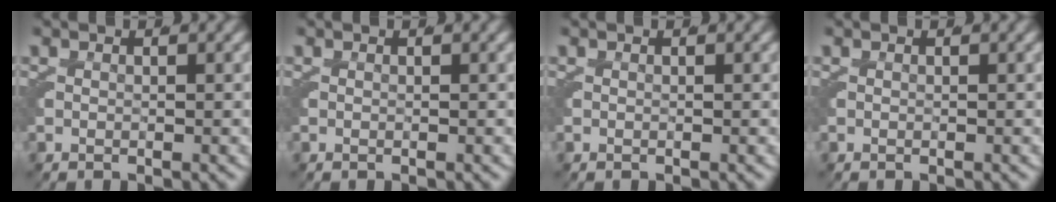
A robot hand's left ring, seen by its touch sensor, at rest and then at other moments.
{"total": 0.0}
{"total": 0.0}
{"total": 0.0}